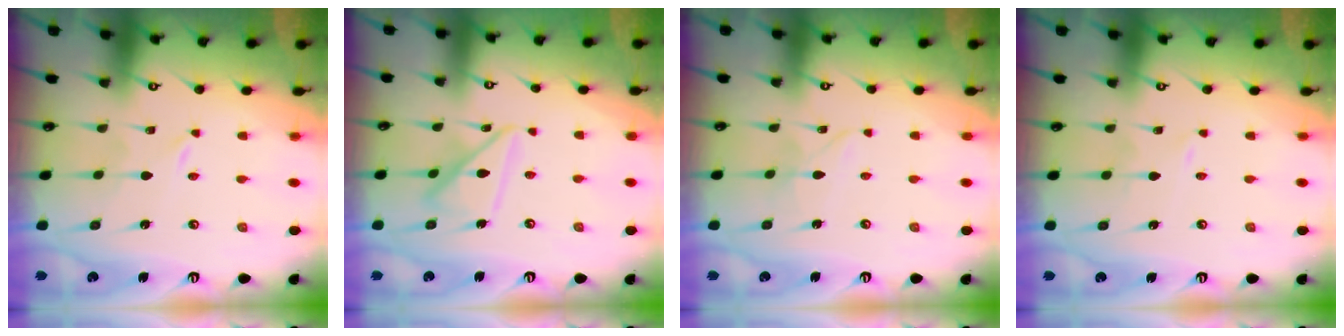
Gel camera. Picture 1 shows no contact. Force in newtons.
{"total": 14.3, "press": 14.2, "slide": 1.4}
{"total": 3.3, "press": 3.3, "slide": 0.3}
{"total": 1.5, "press": 1.5, "slide": 0.2}